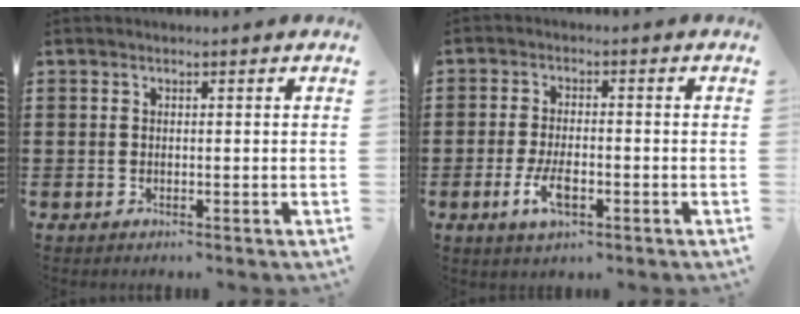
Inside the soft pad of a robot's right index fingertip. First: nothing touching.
{"total": 5.0, "force": [-1.9, 1.8, 4.3], "torque": [-0.093, -0.005, -0.036]}